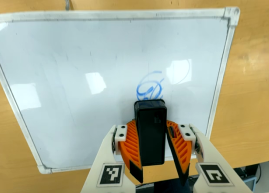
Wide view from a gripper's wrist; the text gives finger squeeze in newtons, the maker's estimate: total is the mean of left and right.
{"total": 9.0, "left": 9.5, "right": 8.4}